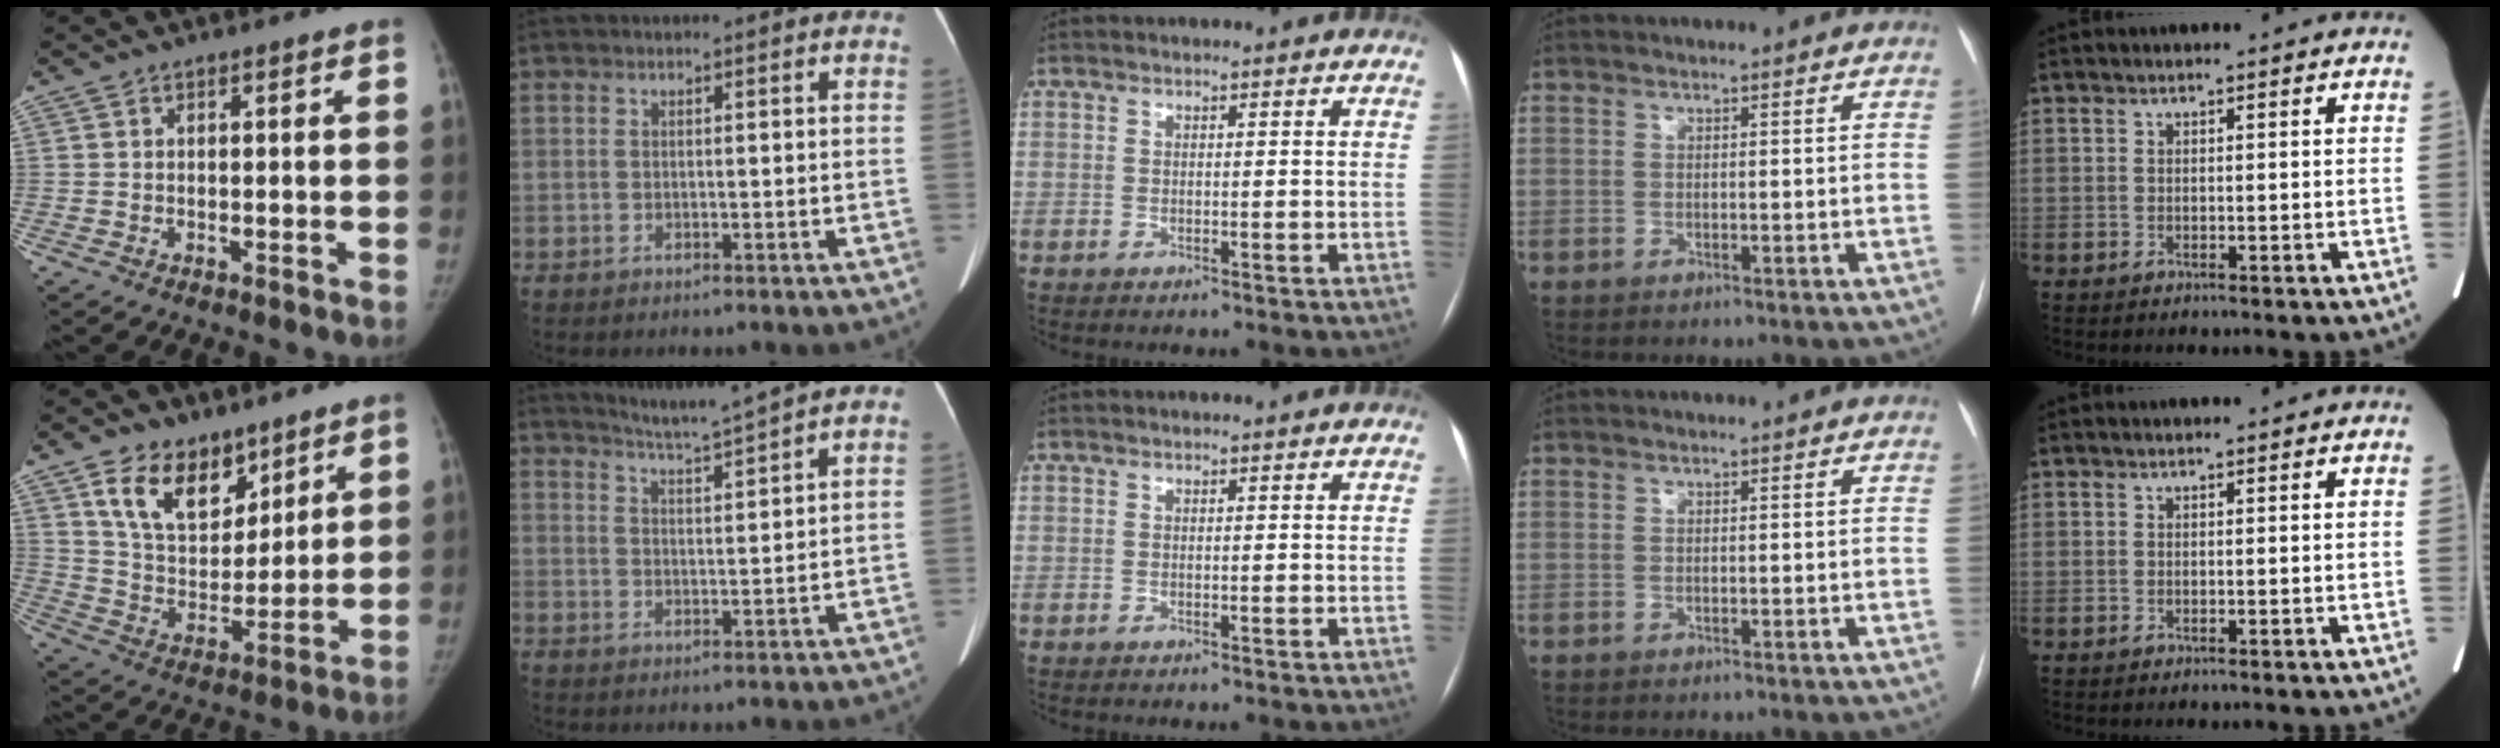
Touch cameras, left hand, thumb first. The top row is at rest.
{"thumb": {"total": 13.9, "force": [8.6, 8.5, 7.0], "torque": [-0.080, -0.055, 0.160]}, "index": {"total": 5.7, "force": [5.2, -1.8, 1.6], "torque": [-0.036, -0.011, 0.095]}}